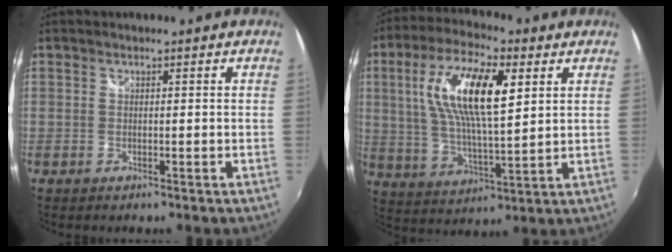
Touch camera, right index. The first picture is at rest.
{"total": 16.3, "force": [5.1, 5.5, 14.4], "torque": [-0.271, 0.012, 0.093]}